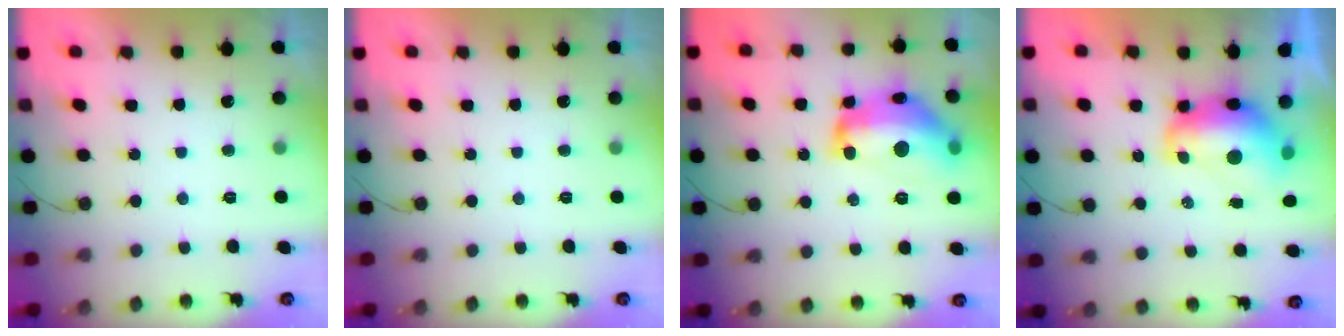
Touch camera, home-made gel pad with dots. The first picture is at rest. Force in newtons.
{"total": 0.0}
{"total": 18.8, "press": 18.8, "slide": 1.1}
{"total": 10.5, "press": 10.5, "slide": 1.1}